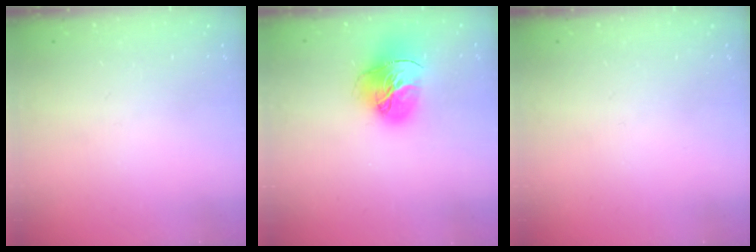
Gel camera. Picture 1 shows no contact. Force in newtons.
{"total": 16.9, "press": 16.8, "slide": 1.7}
{"total": 0.0}